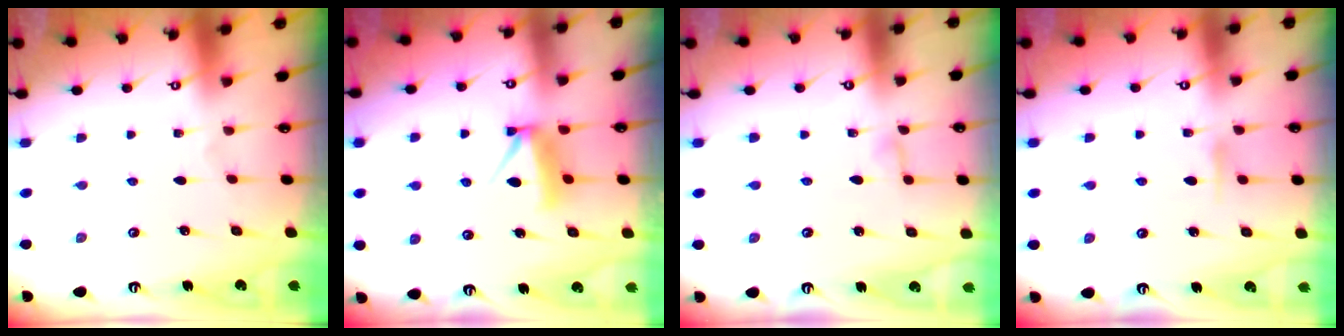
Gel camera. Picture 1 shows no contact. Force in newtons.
{"total": 7.5, "press": 7.5, "slide": 0.8}
{"total": 2.5, "press": 2.5, "slide": 0.2}
{"total": 5.4, "press": 5.4, "slide": 0.7}